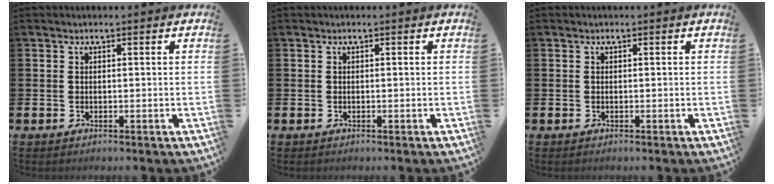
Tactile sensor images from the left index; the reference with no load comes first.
{"total": 0.0}
{"total": 0.0}